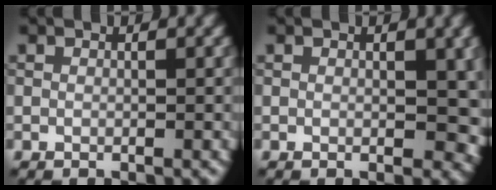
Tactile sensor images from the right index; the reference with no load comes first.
{"total": 3.2, "force": [0.3, 1.9, 2.6], "torque": [-0.024, -0.002, 0.004]}